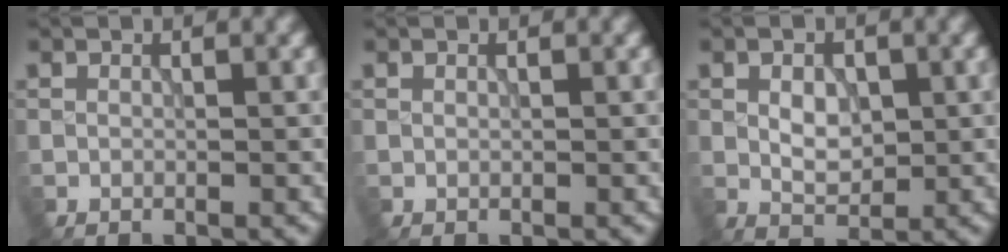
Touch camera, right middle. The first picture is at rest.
{"total": 0.0}
{"total": 2.6, "force": [0.3, 1.8, 2.0], "torque": [-0.033, 0.000, 0.005]}